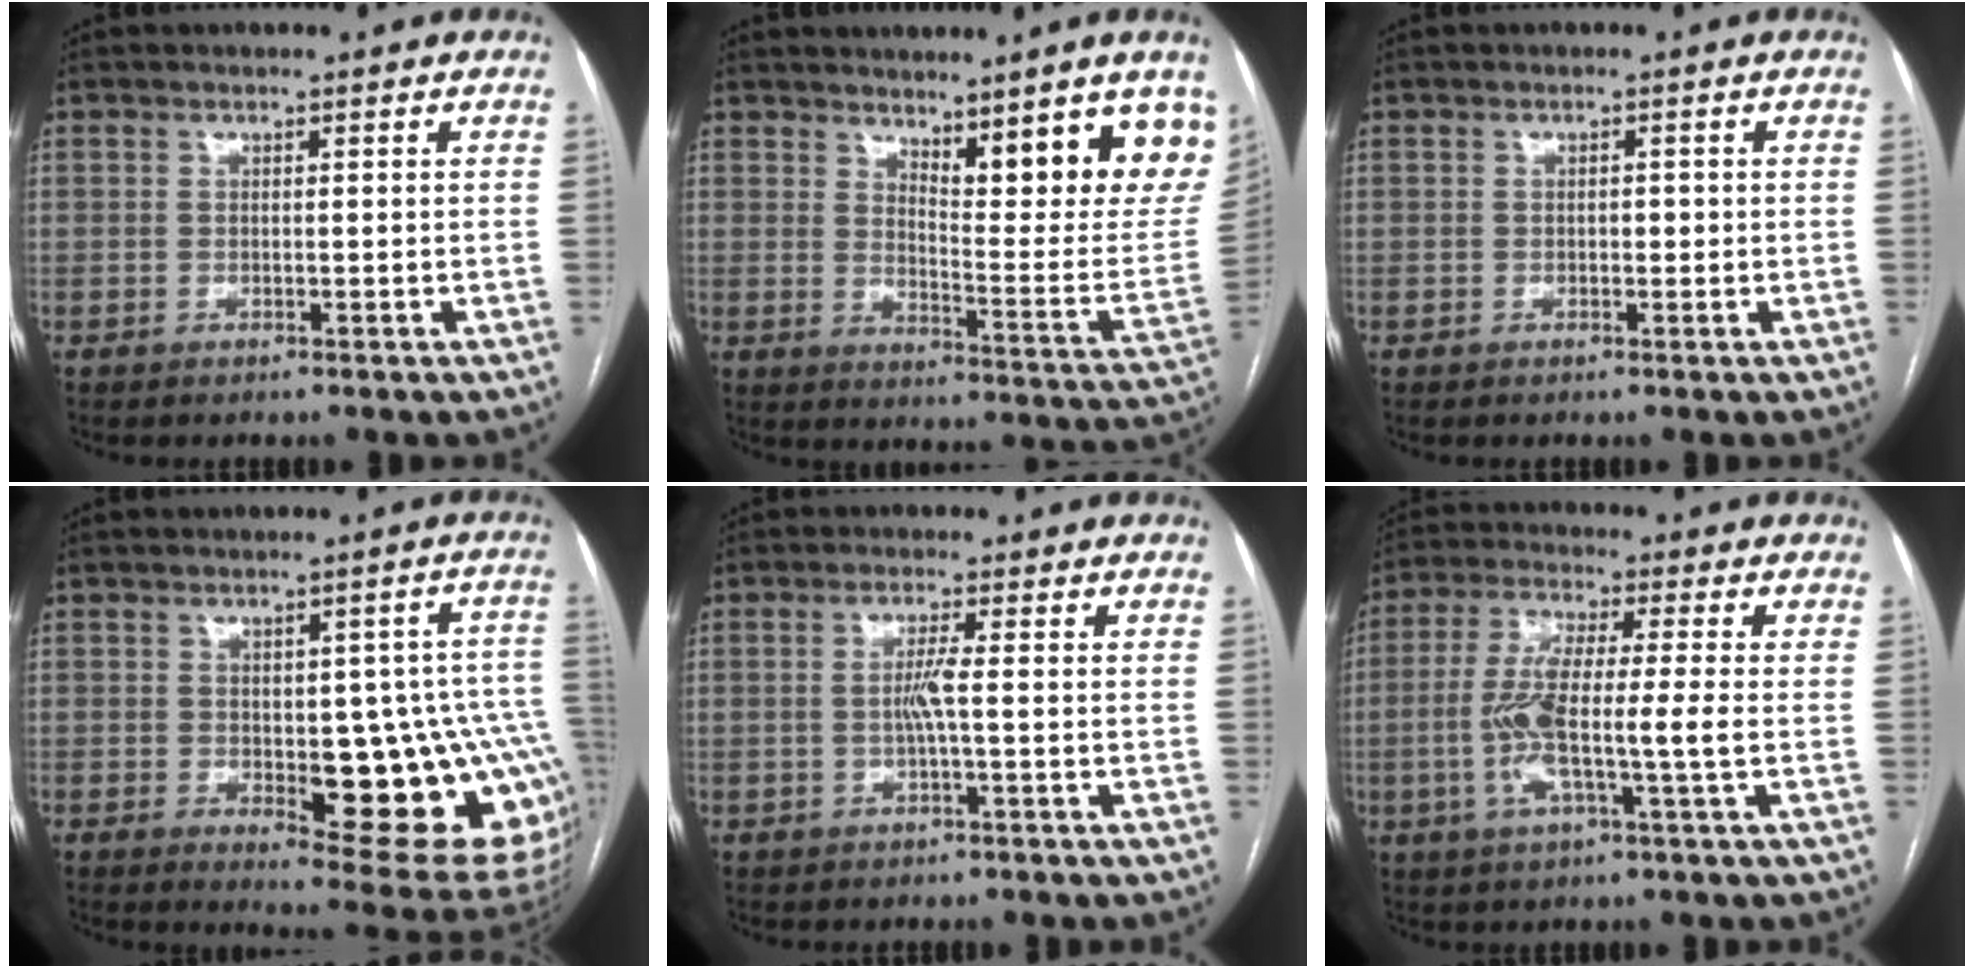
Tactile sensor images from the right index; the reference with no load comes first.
{"total": 16.5, "force": [10.9, 2.2, 12.1], "torque": [-0.144, -0.041, 0.148]}
{"total": 1.0, "force": [-0.1, 0.6, 0.7], "torque": [-0.008, 0.003, -0.002]}
{"total": 18.6, "force": [-2.9, 5.6, 17.5], "torque": [-0.135, 0.017, -0.012]}
{"total": 2.6, "force": [-0.4, -0.4, 2.6], "torque": [-0.048, 0.000, -0.007]}
{"total": 9.9, "force": [-1.7, 0.4, 9.7], "torque": [-0.198, 0.004, -0.039]}